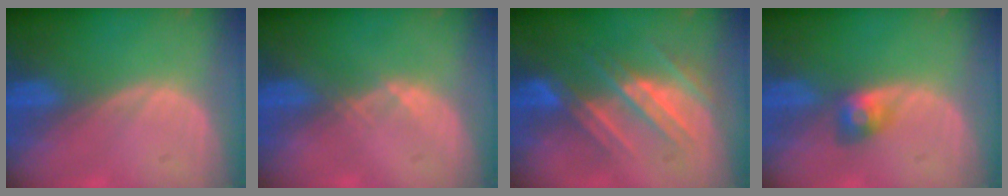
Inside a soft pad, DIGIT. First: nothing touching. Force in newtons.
{"total": 1.0, "press": 0.8, "slide": 0.5}
{"total": 7.9, "press": 7.5, "slide": 2.2}
{"total": 2.8, "press": 2.6, "slide": 1.1}